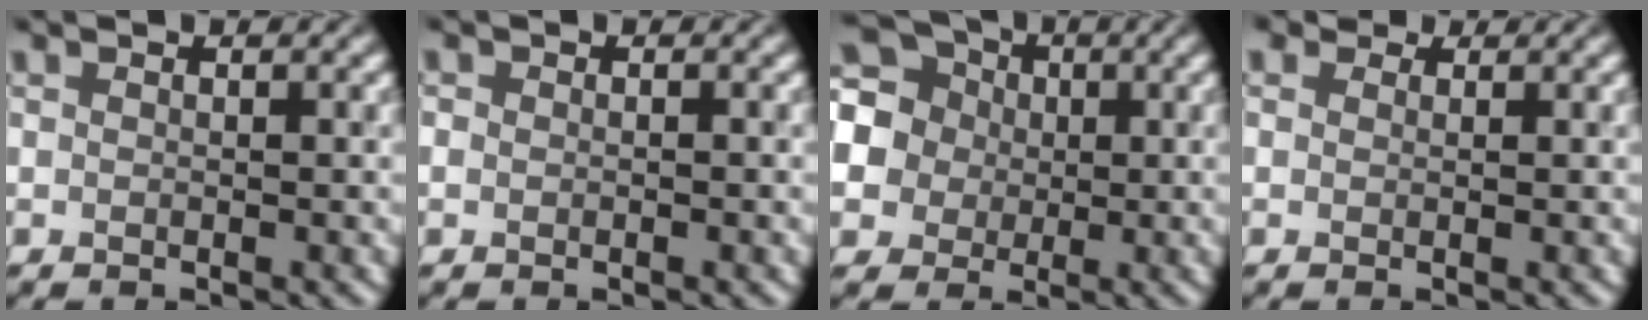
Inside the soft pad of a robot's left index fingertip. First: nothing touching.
{"total": 1.0, "force": [0.0, 0.8, 0.6], "torque": [-0.005, -0.001, -0.004]}
{"total": 12.4, "force": [2.4, 11.2, 4.7], "torque": [-0.133, 0.031, 0.018]}
{"total": 1.5, "force": [1.1, 0.9, 0.6], "torque": [-0.008, -0.005, -0.001]}